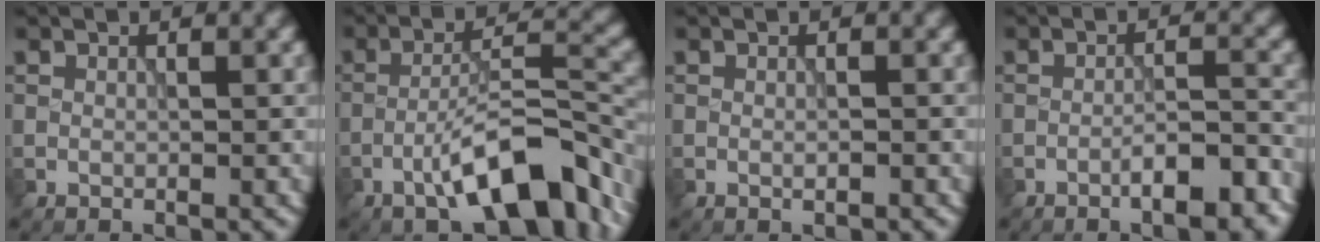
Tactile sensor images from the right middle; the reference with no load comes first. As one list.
[{"total": 9.3, "force": [-5.0, 2.5, 7.4], "torque": [-0.120, 0.014, -0.081]}, {"total": 0.7, "force": [-0.3, 0.1, 0.6], "torque": [-0.010, -0.001, -0.005]}, {"total": 5.1, "force": [-2.9, 1.3, 4.0], "torque": [-0.056, 0.009, -0.041]}]